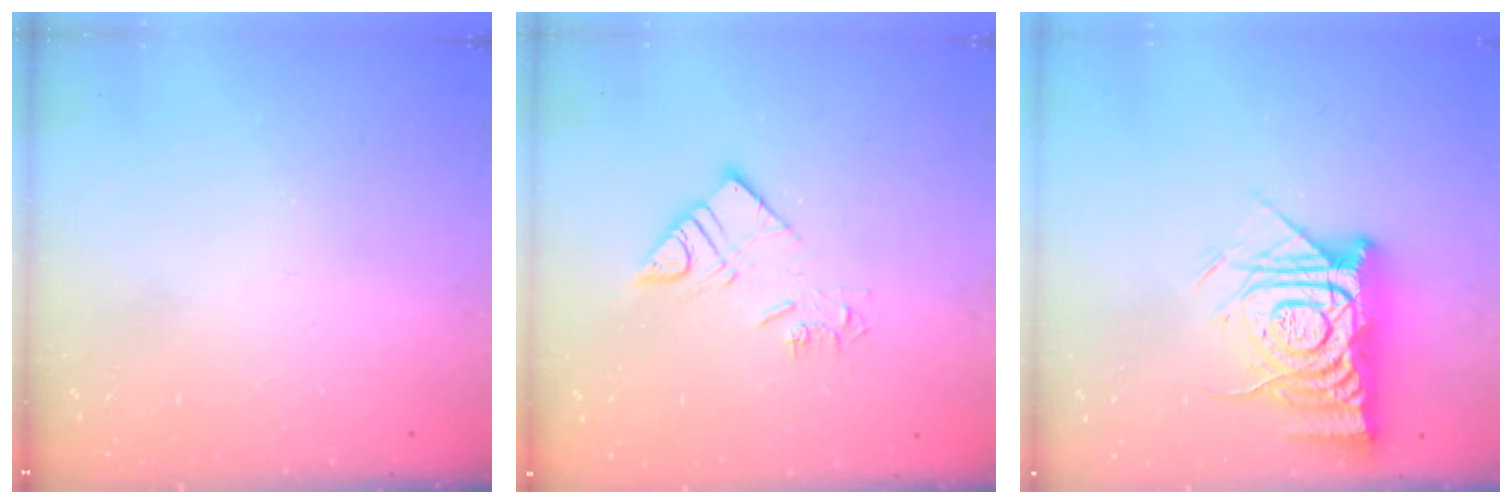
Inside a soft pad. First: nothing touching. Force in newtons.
{"total": 9.0, "press": 9.0, "slide": 0.4}
{"total": 14.6, "press": 14.5, "slide": 1.5}